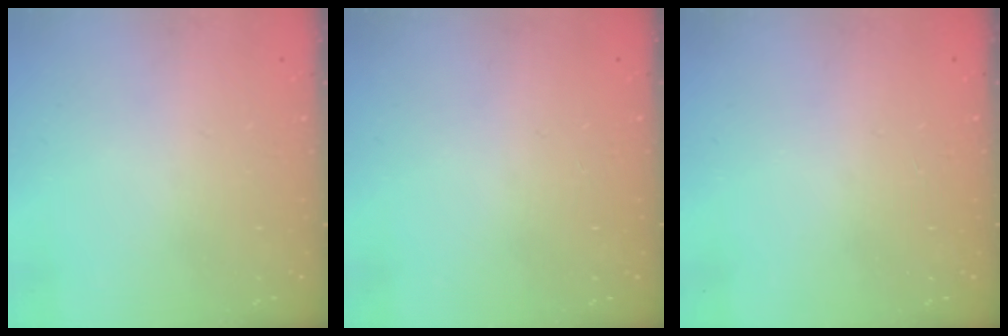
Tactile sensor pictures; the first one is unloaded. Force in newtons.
{"total": 0.0}
{"total": 0.0}